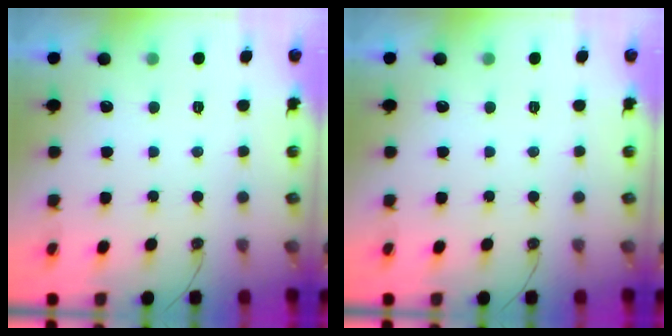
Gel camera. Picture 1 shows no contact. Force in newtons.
{"total": 0.0}